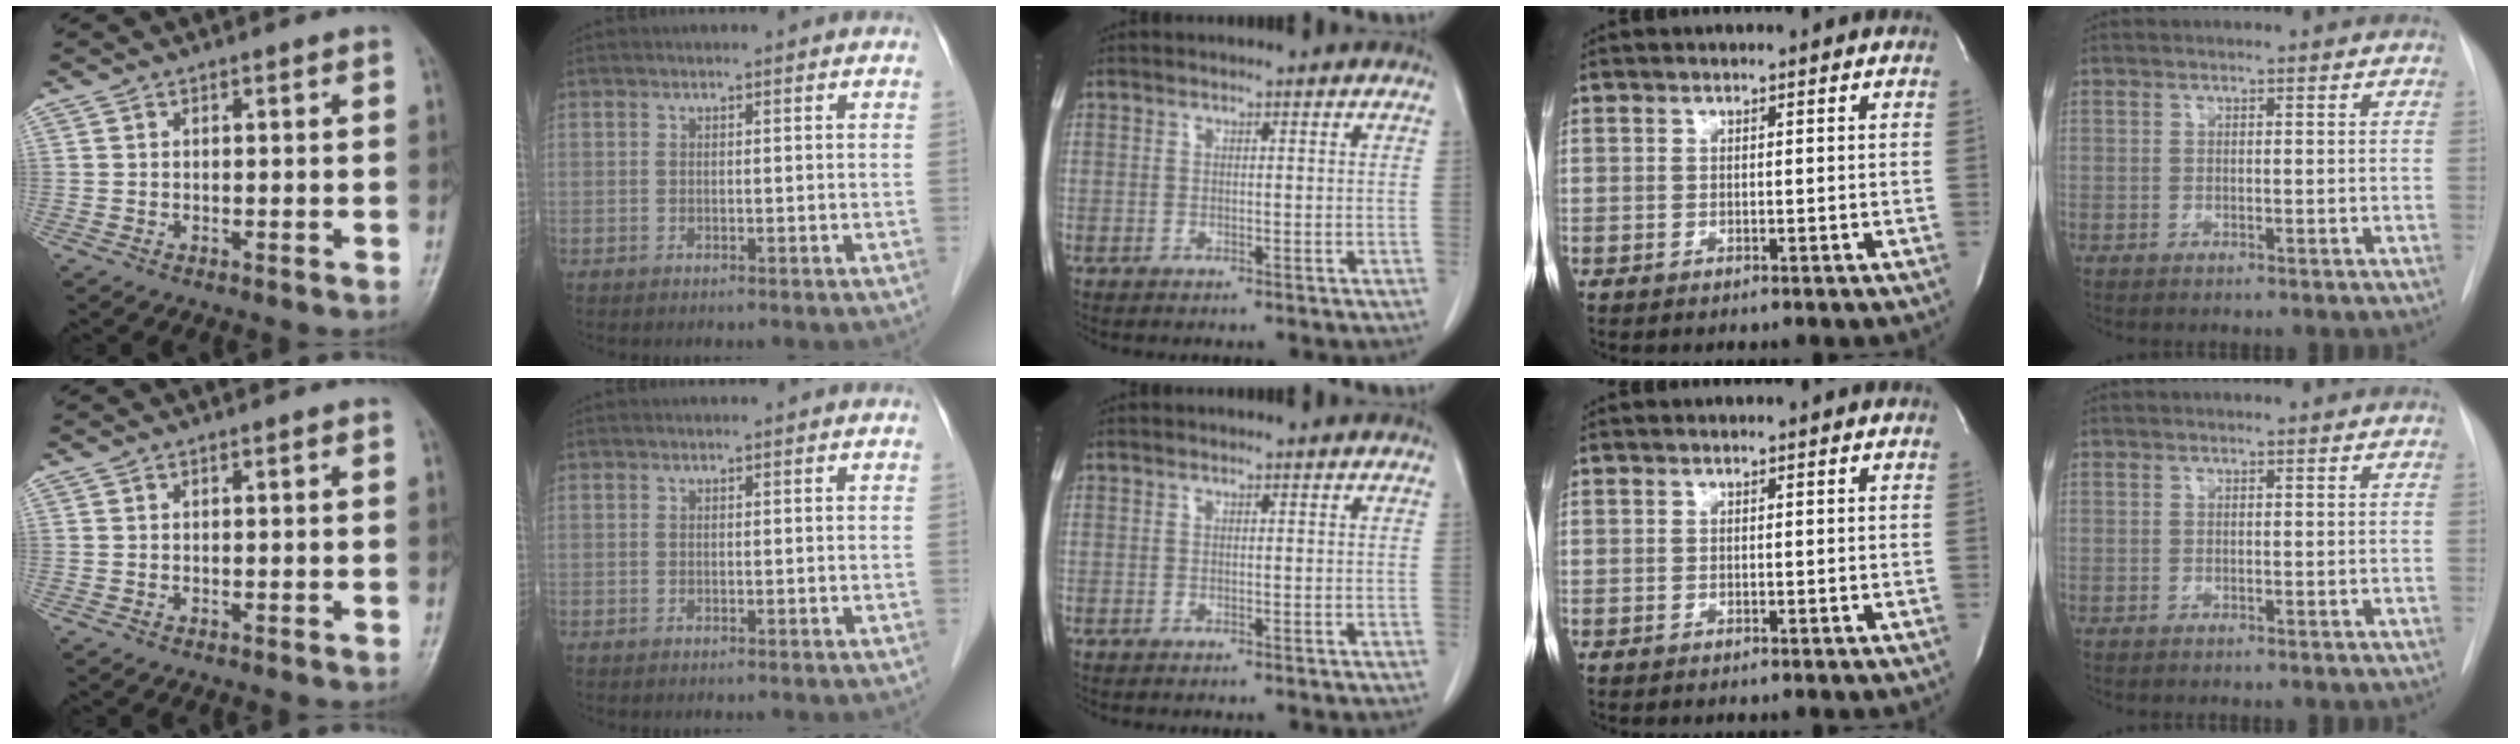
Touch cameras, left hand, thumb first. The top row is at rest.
{}